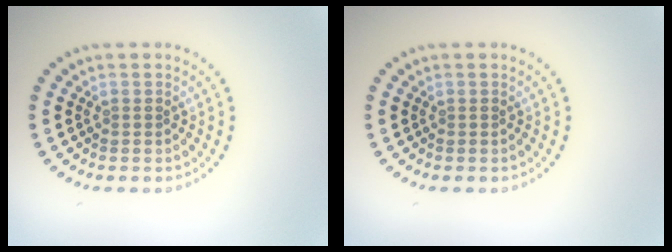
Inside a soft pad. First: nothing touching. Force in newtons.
{"total": 0.0}